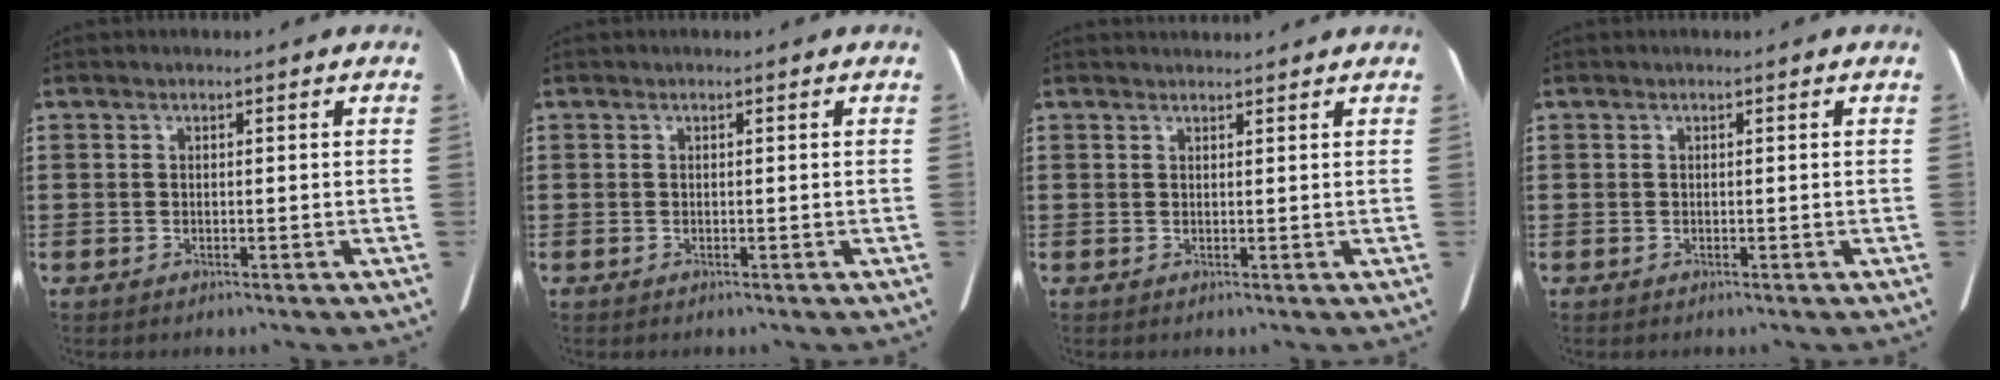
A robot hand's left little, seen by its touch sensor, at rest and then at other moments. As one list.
[{"total": 0.0}, {"total": 1.1, "force": [1.1, 0.0, 0.2], "torque": [0.004, -0.002, 0.019]}, {"total": 0.0}]